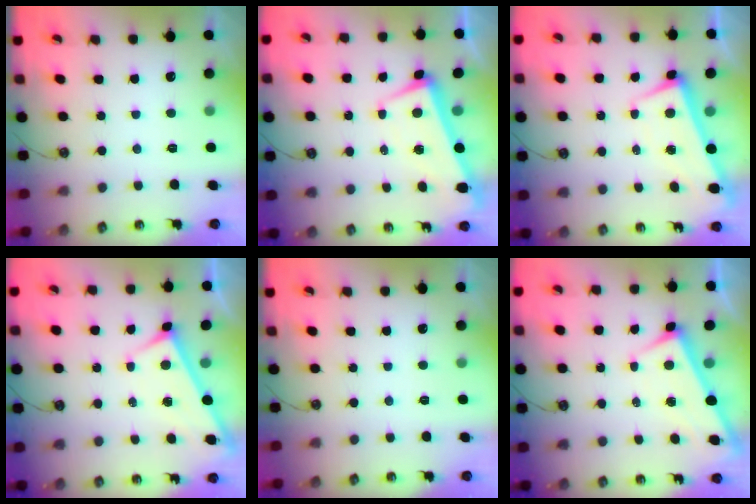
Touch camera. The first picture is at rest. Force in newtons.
{"total": 2.3, "press": 1.4, "slide": 1.8}
{"total": 1.5, "press": 0.5, "slide": 1.4}
{"total": 2.9, "press": 2.9, "slide": 0.3}
{"total": 0.0}
{"total": 2.5, "press": 2.5, "slide": 0.2}